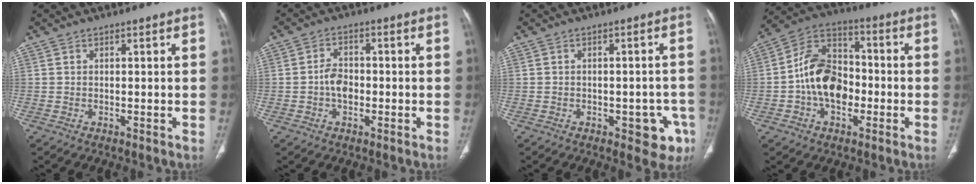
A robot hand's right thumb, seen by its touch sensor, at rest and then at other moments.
{"total": 4.4, "force": [-0.8, 3.0, 3.1], "torque": [-0.046, 0.013, -0.020]}
{"total": 7.0, "force": [-3.1, 3.7, 5.1], "torque": [-0.034, 0.014, -0.030]}
{"total": 14.0, "force": [-2.2, 9.8, 9.8], "torque": [-0.147, 0.041, -0.047]}